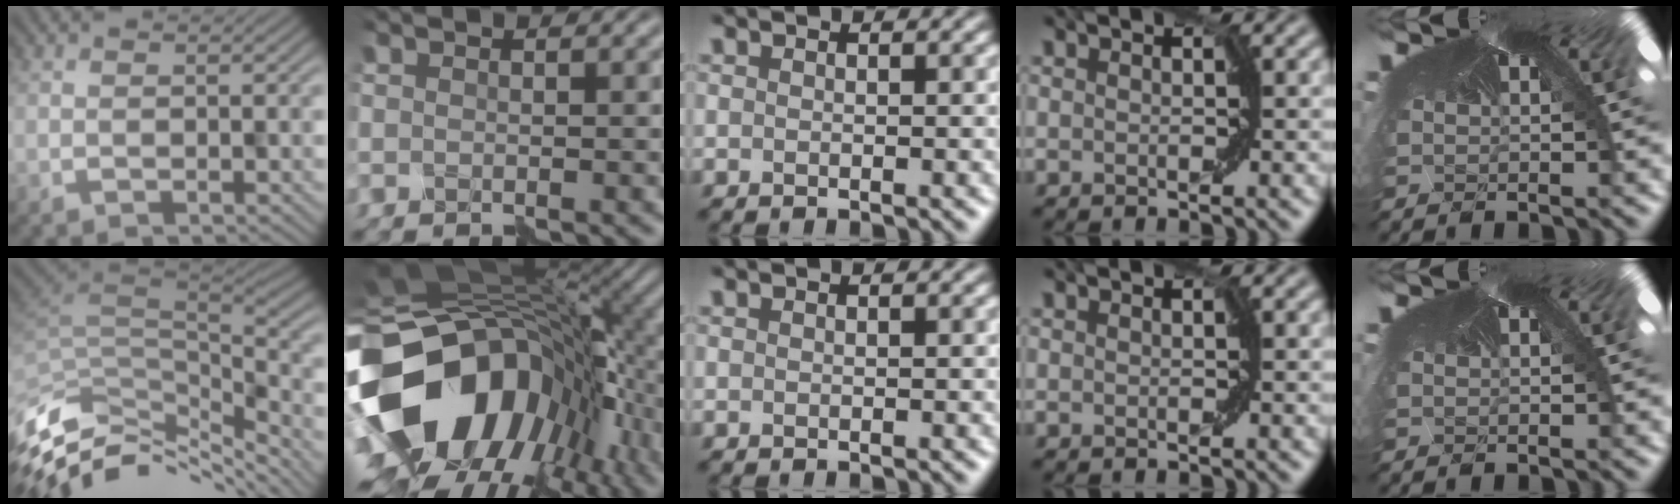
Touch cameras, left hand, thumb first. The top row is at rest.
{"thumb": {"total": 10.9, "force": [-5.4, 5.4, 7.7], "torque": [-0.182, -0.005, -0.071]}, "index": {"total": 19.6, "force": [-3.3, 14.0, 13.3], "torque": [-0.270, -0.033, -0.029]}}